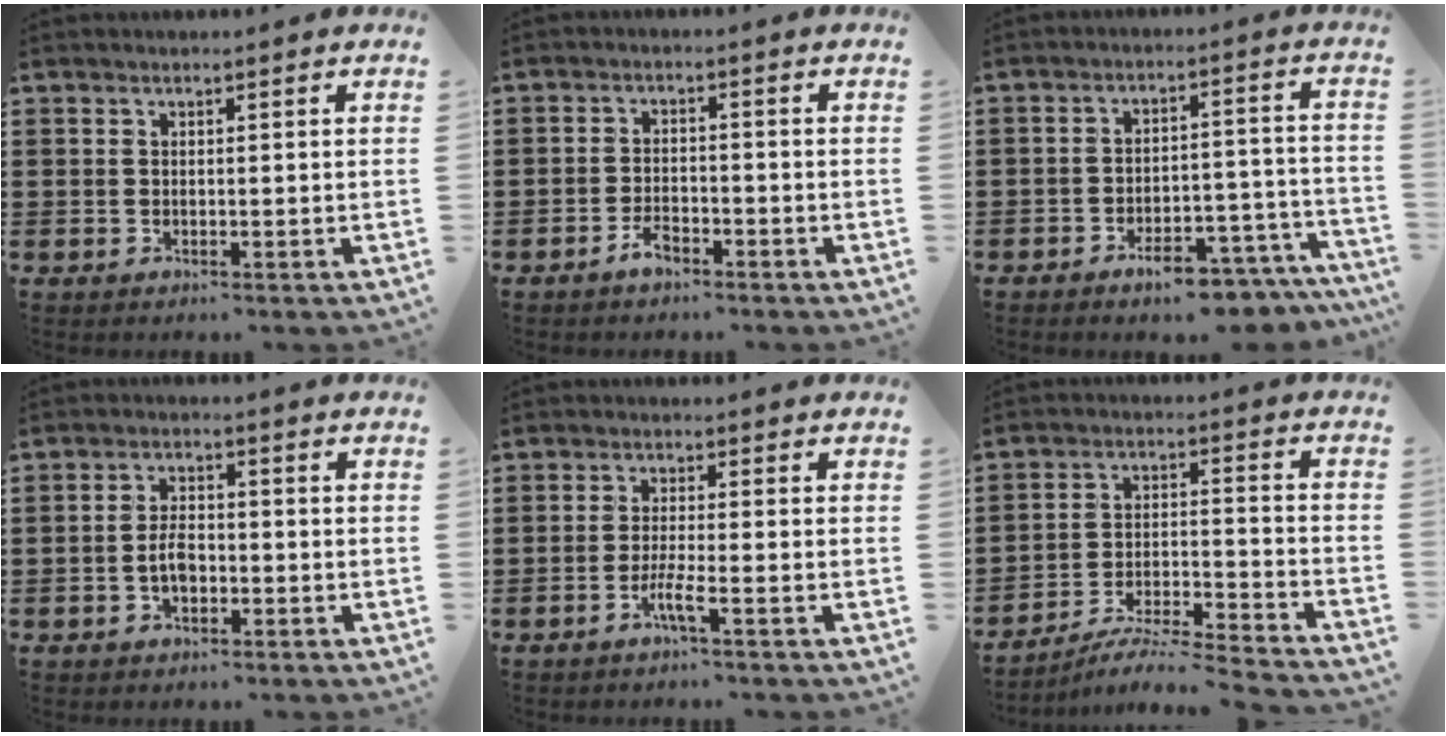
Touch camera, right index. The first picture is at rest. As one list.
[{"total": 2.7, "force": [-2.1, 1.0, 1.5], "torque": [-0.027, 0.006, -0.041]}, {"total": 6.6, "force": [-5.9, 1.4, 2.8], "torque": [-0.039, 0.016, -0.107]}, {"total": 3.8, "force": [-1.1, 2.0, 3.0], "torque": [-0.065, 0.003, -0.023]}, {"total": 3.4, "force": [-1.9, -0.1, 2.8], "torque": [-0.056, -0.006, -0.038]}, {"total": 5.5, "force": [-5.2, -0.4, 1.8], "torque": [-0.036, -0.015, -0.106]}]